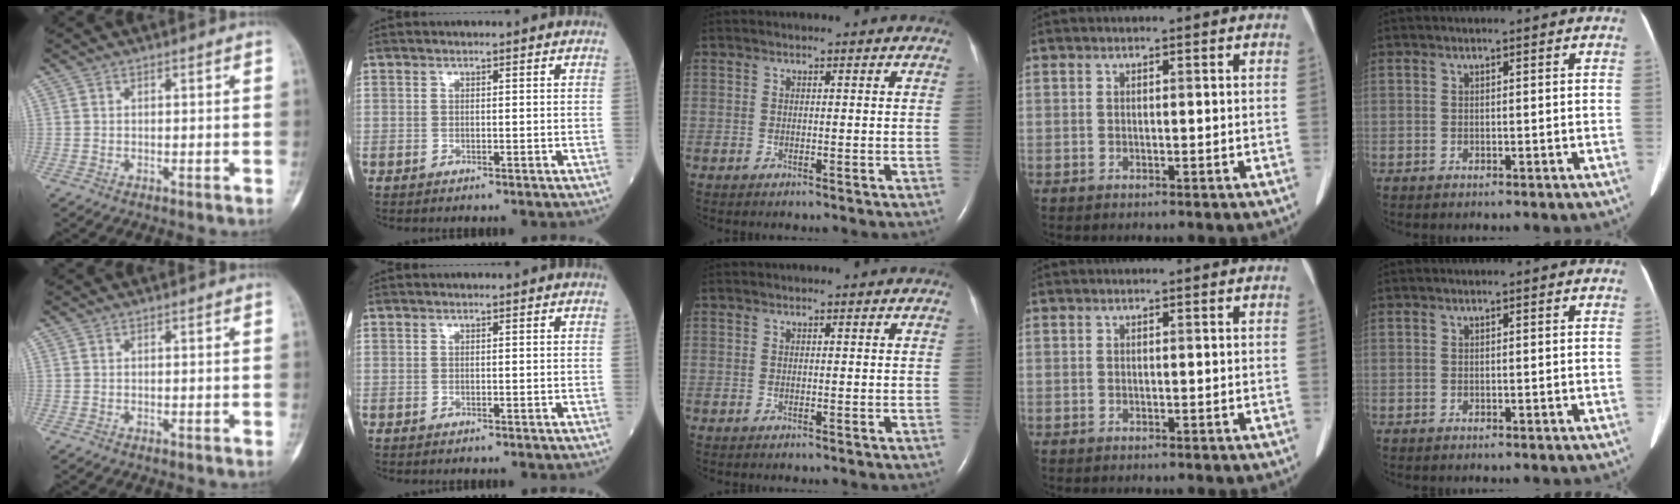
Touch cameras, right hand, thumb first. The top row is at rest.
{}